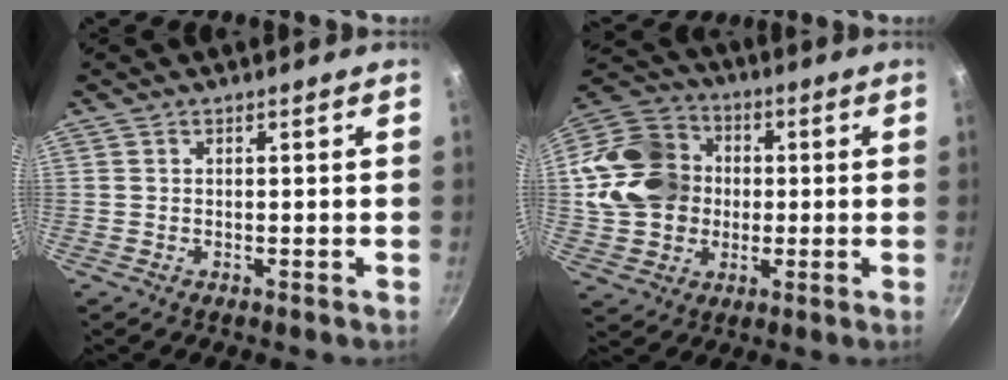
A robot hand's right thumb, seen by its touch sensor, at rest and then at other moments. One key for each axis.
{"total": 18.5, "fx": 0.4, "fy": 15.7, "fz": 9.7, "tx": -0.164, "ty": 0.038, "tz": 0.009}